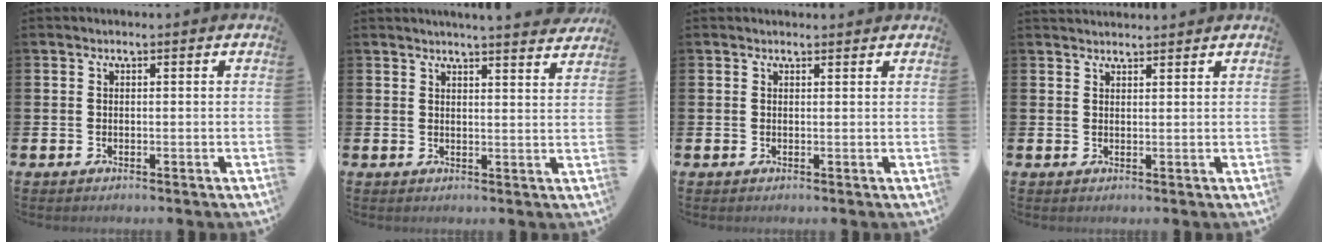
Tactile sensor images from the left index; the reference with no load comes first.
{"total": 4.0, "force": [3.9, -0.6, 0.2], "torque": [0.003, -0.028, 0.067]}
{"total": 0.9, "force": [0.8, 0.2, 0.2], "torque": [0.007, -0.001, 0.013]}
{"total": 1.9, "force": [1.9, 0.3, 0.0], "torque": [0.011, -0.011, 0.032]}